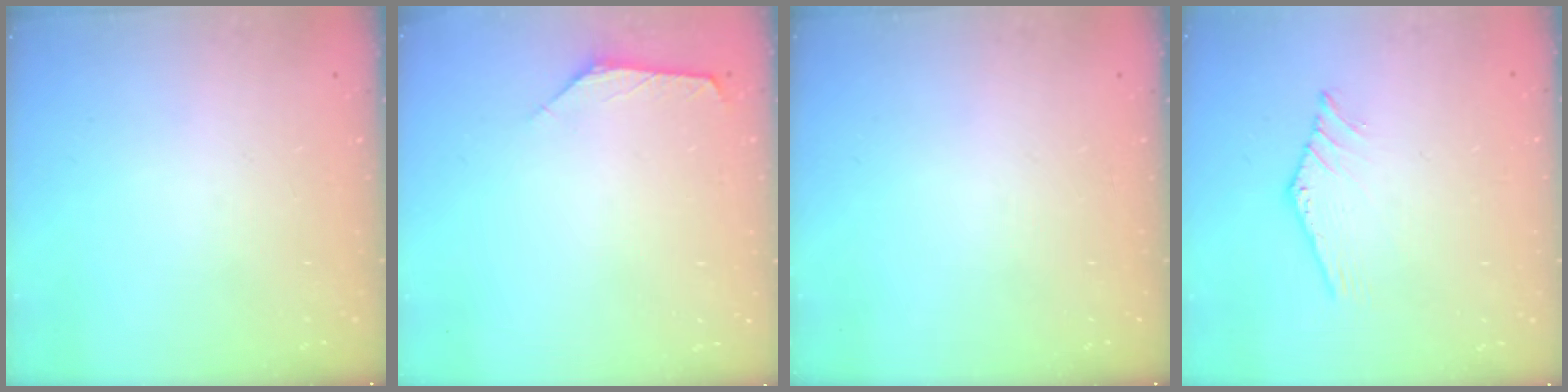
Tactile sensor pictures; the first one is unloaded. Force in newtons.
{"total": 1.7, "press": 1.7, "slide": 0.4}
{"total": 0.0}
{"total": 0.9, "press": 0.9, "slide": 0.1}